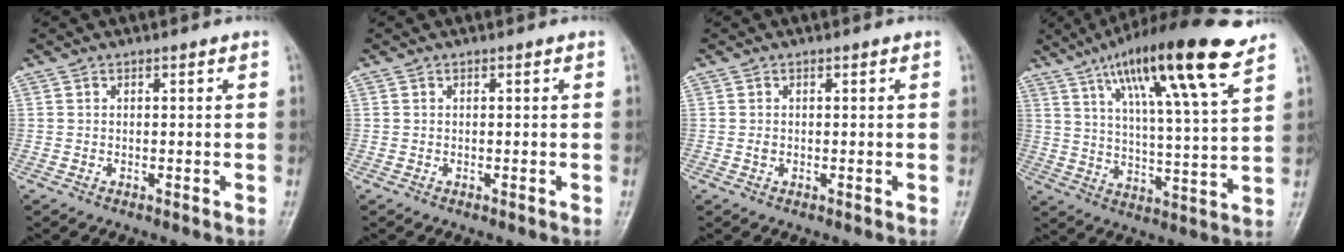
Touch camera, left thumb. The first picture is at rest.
{"total": 0.0}
{"total": 0.8, "force": [-0.1, 0.6, 0.5], "torque": [-0.006, 0.003, 0.000]}
{"total": 20.7, "force": [12.4, 3.2, 16.3], "torque": [-0.254, -0.040, 0.201]}